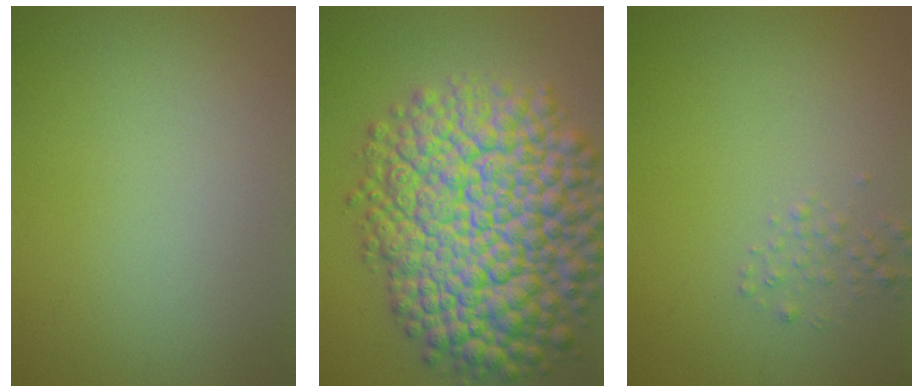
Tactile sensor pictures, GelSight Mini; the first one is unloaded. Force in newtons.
{"total": 15.5, "press": 15.5, "slide": 0.6}
{"total": 1.2, "press": 1.2, "slide": 0.1}